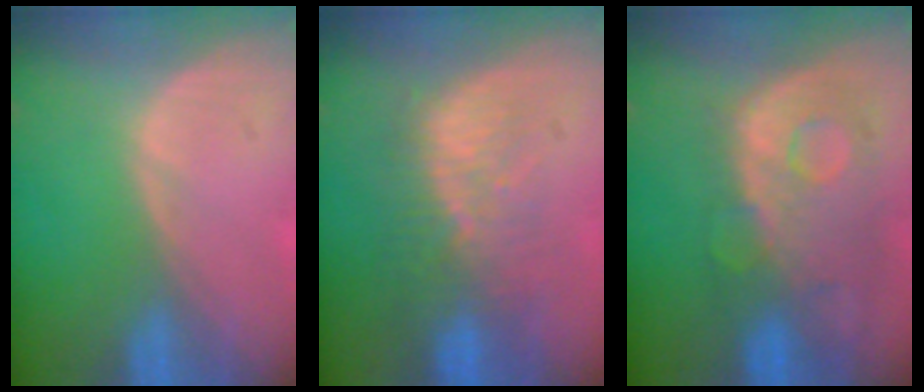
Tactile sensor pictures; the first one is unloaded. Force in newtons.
{"total": 9.9, "press": 8.5, "slide": 5.0}
{"total": 11.2, "press": 9.7, "slide": 5.6}